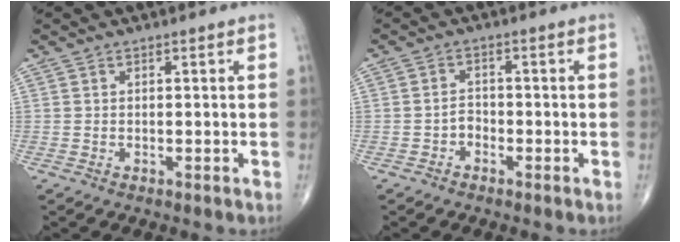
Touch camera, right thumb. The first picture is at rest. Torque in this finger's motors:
{"motor_torque": [-0.11, 0.04, 0.12, 0.11, 0.00]}